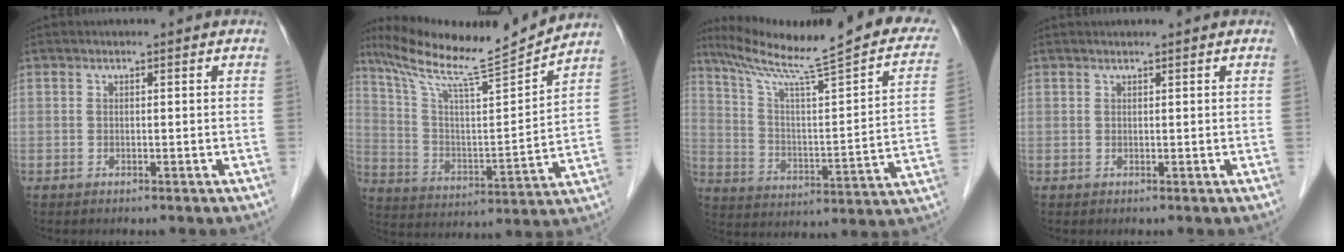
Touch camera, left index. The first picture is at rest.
{"total": 16.9, "force": [15.4, -1.5, 6.8], "torque": [-0.128, -0.022, 0.255]}
{"total": 25.6, "force": [20.5, 2.3, 15.3], "torque": [-0.235, -0.024, 0.284]}
{"total": 1.1, "force": [1.0, -0.1, 0.4], "torque": [-0.006, 0.012, 0.022]}